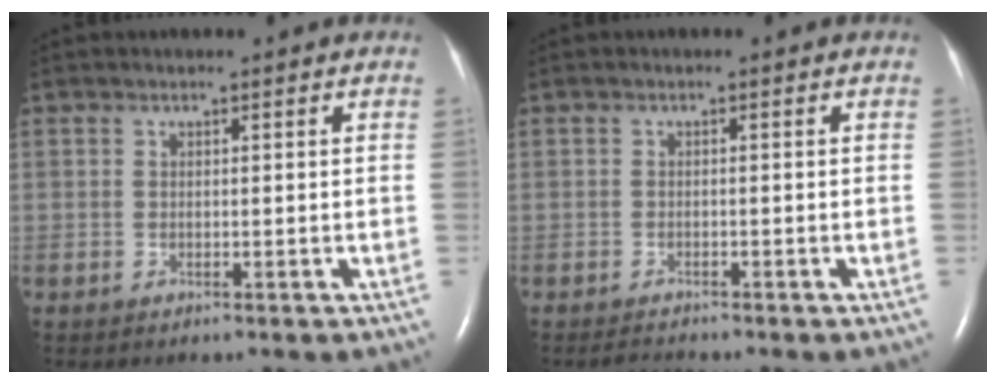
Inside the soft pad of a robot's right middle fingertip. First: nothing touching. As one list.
[{"total": 1.1, "force": [-1.1, -0.1, 0.1], "torque": [-0.011, -0.007, -0.016]}]